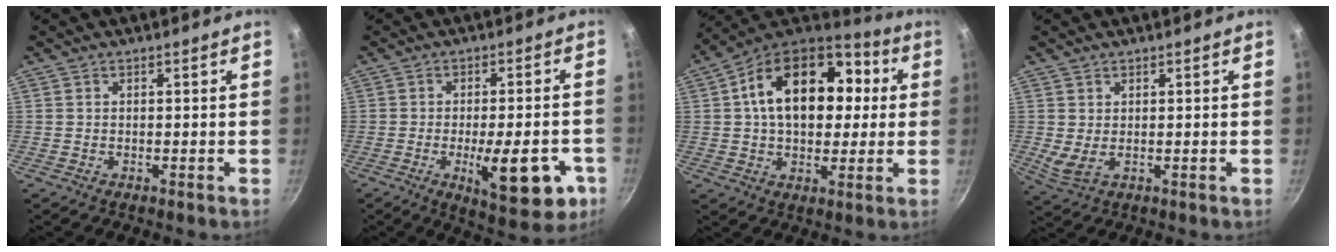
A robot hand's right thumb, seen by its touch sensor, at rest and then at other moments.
{"total": 13.5, "force": [-4.7, 4.9, 11.7], "torque": [-0.149, 0.008, -0.056]}
{"total": 21.9, "force": [3.5, 13.9, 16.6], "torque": [-0.231, 0.027, 0.046]}
{"total": 3.3, "force": [0.2, 1.8, 2.7], "torque": [-0.063, -0.003, 0.017]}